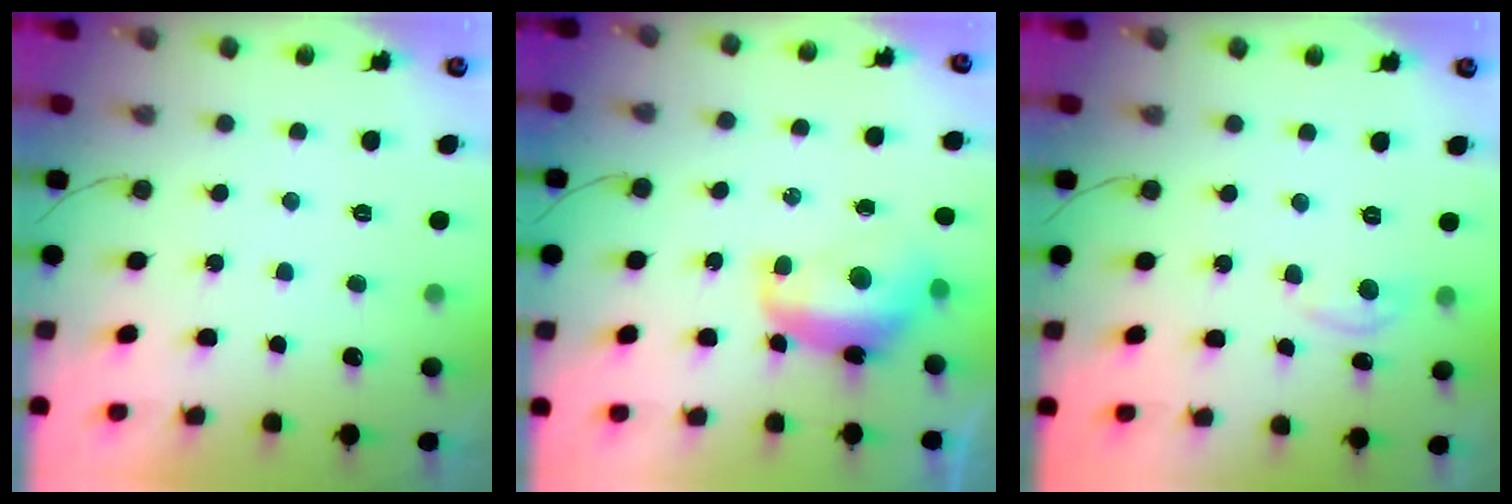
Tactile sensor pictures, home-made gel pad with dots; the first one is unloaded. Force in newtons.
{"total": 11.4, "press": 11.4, "slide": 1.2}
{"total": 5.4, "press": 5.3, "slide": 0.8}